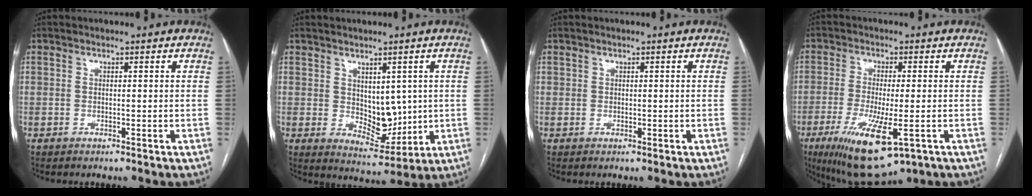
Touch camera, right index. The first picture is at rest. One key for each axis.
{"total": 6.9, "fx": 1.0, "fy": 4.2, "fz": 5.3, "tx": -0.080, "ty": -0.006, "tz": 0.037}
{"total": 0.6, "fx": 0.3, "fy": 0.5, "fz": 0.1, "tx": 0.007, "ty": 0.000, "tz": 0.004}
{"total": 12.8, "fx": -5.6, "fy": 3.1, "fz": 11.1, "tx": -0.197, "ty": -0.034, "tz": -0.083}